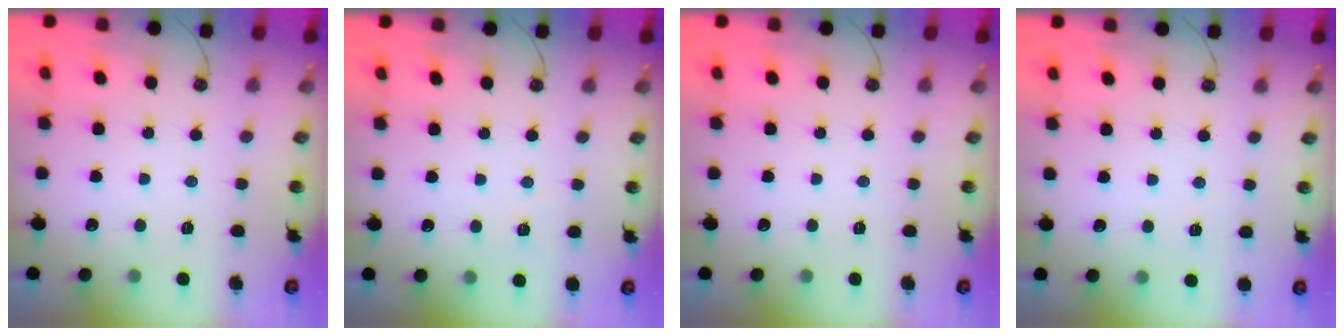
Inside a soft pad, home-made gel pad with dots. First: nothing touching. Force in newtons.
{"total": 2.7, "press": 2.5, "slide": 1.0}
{"total": 0.0}
{"total": 10.2, "press": 2.1, "slide": 10.0}